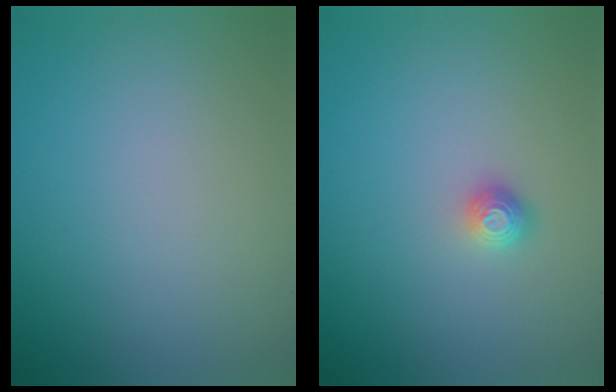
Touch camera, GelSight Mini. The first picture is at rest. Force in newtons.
{"total": 1.1, "press": 1.0, "slide": 0.5}